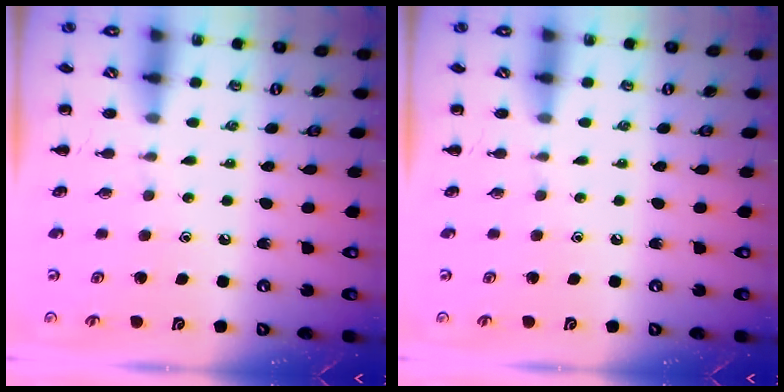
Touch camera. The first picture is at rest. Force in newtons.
{"total": 0.0}